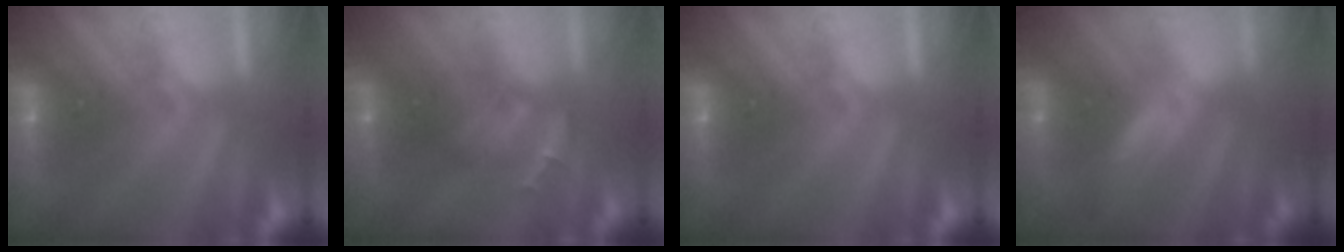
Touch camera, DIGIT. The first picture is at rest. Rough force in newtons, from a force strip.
{"total": 2.5}
{"total": 0.0}
{"total": 1.6}